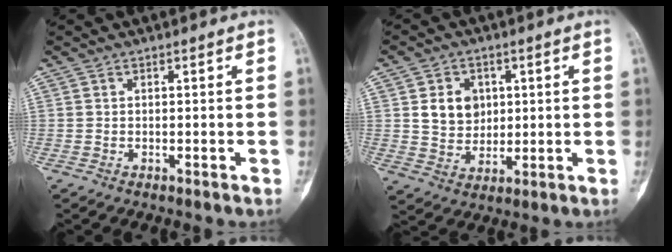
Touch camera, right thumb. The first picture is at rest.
{"total": 7.4, "force": [1.9, 6.0, 3.7], "torque": [-0.031, -0.011, 0.042]}